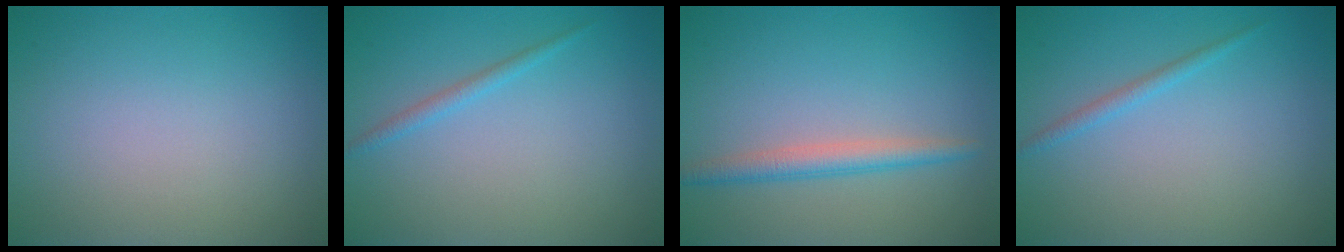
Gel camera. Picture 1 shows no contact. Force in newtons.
{"total": 1.1, "press": 1.1, "slide": 0.1}
{"total": 2.4, "press": 2.4, "slide": 0.1}
{"total": 1.1, "press": 1.1, "slide": 0.1}